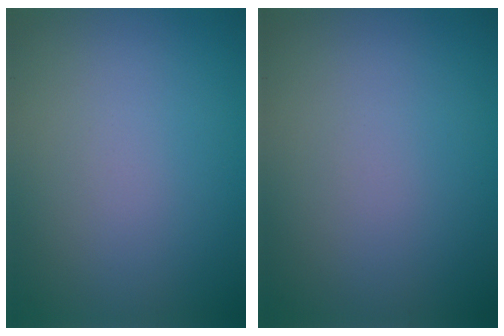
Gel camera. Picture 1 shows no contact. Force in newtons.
{"total": 0.0}